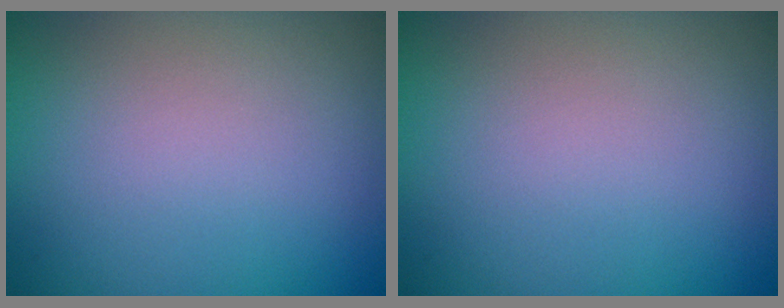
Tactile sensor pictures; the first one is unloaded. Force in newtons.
{"total": 0.0}